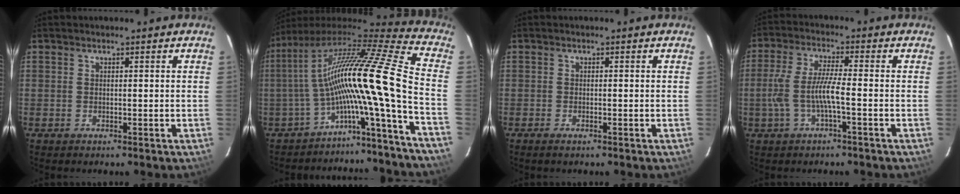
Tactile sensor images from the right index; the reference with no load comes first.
{"total": 17.6, "force": [-6.1, -1.8, 16.4], "torque": [-0.248, -0.024, -0.117]}
{"total": 1.2, "force": [-0.9, 0.3, 0.8], "torque": [-0.016, -0.002, -0.016]}
{"total": 7.1, "force": [-2.1, 0.6, 6.7], "torque": [-0.146, 0.002, -0.036]}